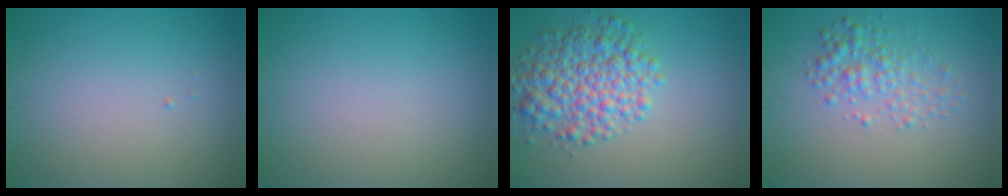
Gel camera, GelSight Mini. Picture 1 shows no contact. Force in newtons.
{"total": 0.0}
{"total": 5.9, "press": 5.9, "slide": 0.1}
{"total": 2.8, "press": 2.8, "slide": 0.0}